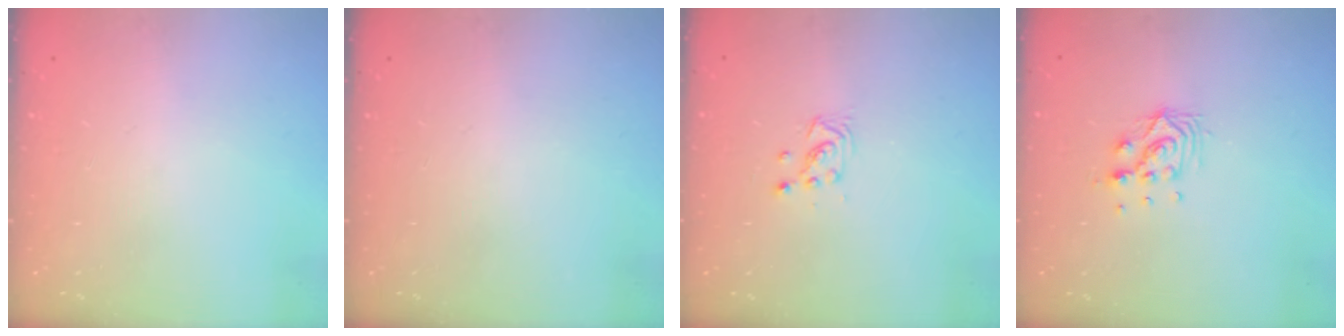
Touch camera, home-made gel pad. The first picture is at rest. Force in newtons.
{"total": 0.0}
{"total": 3.0, "press": 2.9, "slide": 0.5}
{"total": 8.6, "press": 8.6, "slide": 0.7}